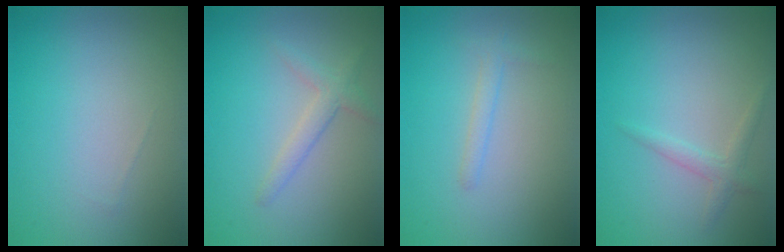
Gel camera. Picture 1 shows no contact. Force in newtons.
{"total": 2.0, "press": 2.0, "slide": 0.1}
{"total": 1.2, "press": 1.2, "slide": 0.0}
{"total": 1.5, "press": 1.5, "slide": 0.1}